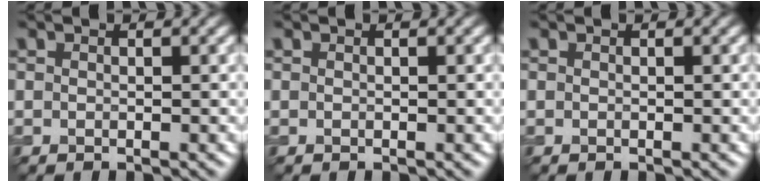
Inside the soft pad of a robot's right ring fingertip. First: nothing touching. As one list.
[{"total": 0.0}, {"total": 0.0}]